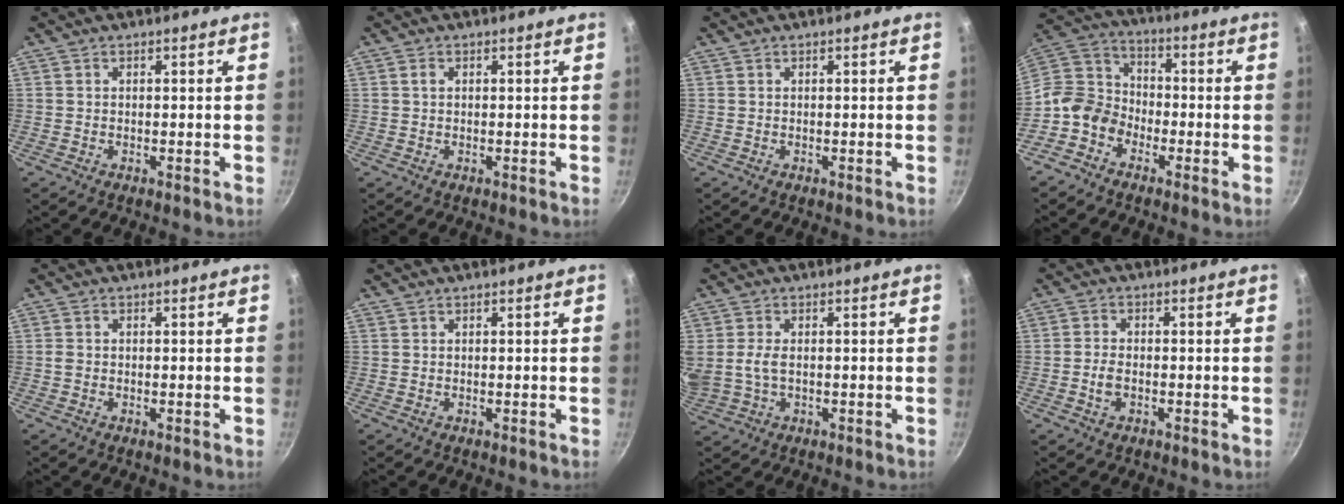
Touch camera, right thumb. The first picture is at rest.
{"total": 1.0, "force": [0.3, 0.7, 0.7], "torque": [-0.012, 0.001, 0.005]}
{"total": 0.0}
{"total": 10.0, "force": [-4.4, 7.8, 4.4], "torque": [-0.058, 0.053, -0.113]}
{"total": 1.1, "force": [-0.2, 0.8, 0.7], "torque": [-0.017, 0.005, -0.007]}
{"total": 0.0}
{"total": 5.3, "force": [0.3, 3.2, 4.2], "torque": [-0.086, -0.002, 0.007]}
{"total": 3.2, "force": [-1.0, 2.0, 2.3], "torque": [-0.046, 0.012, -0.020]}